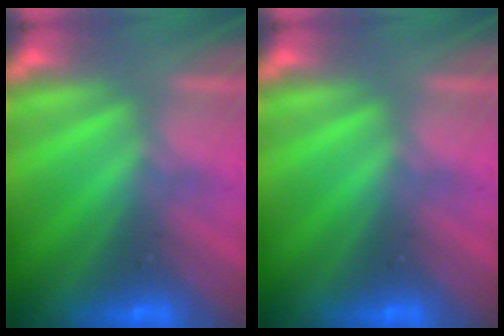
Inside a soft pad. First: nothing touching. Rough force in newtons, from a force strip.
{"total": 0.0}